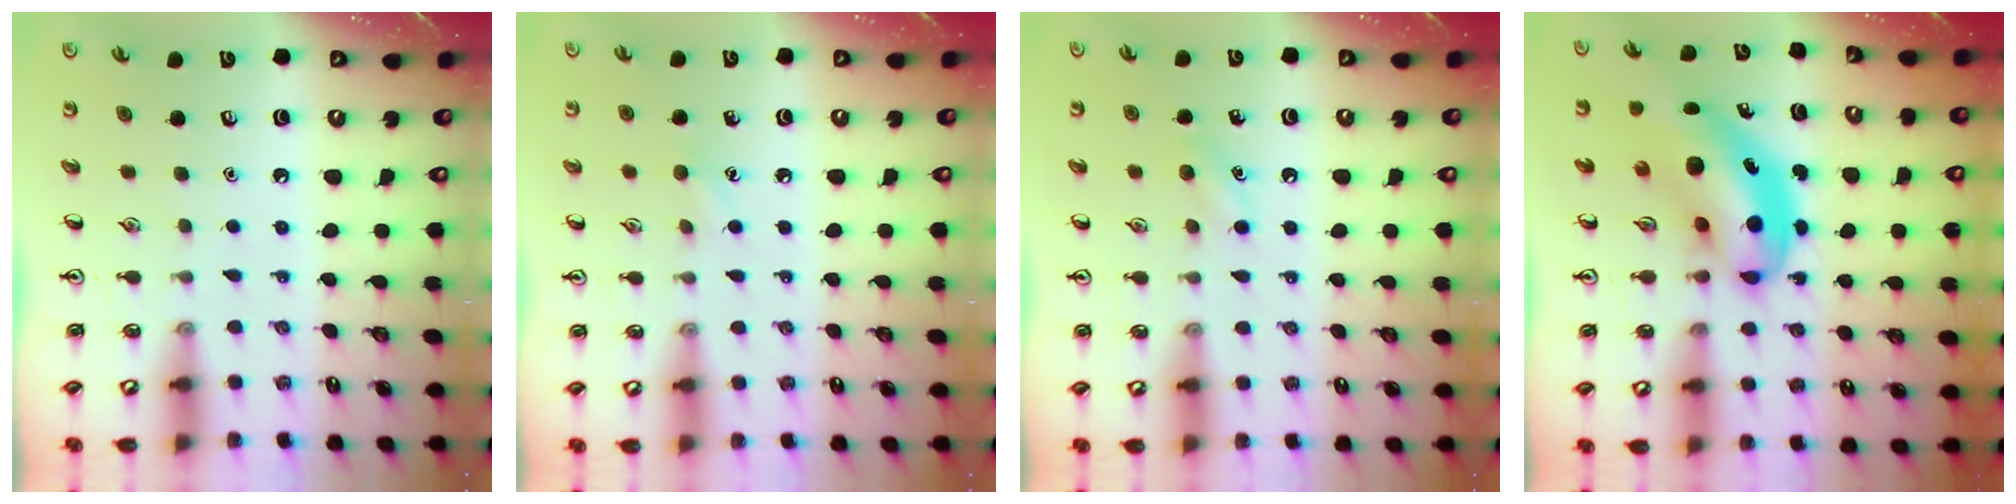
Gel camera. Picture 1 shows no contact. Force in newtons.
{"total": 5.9, "press": 5.7, "slide": 1.7}
{"total": 5.8, "press": 5.7, "slide": 1.4}
{"total": 10.3, "press": 9.9, "slide": 3.0}